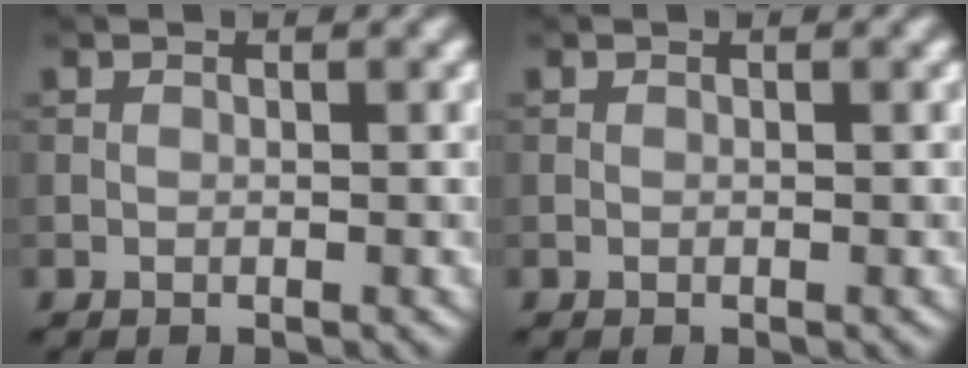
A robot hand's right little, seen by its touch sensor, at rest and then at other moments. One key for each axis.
{"total": 0.0}